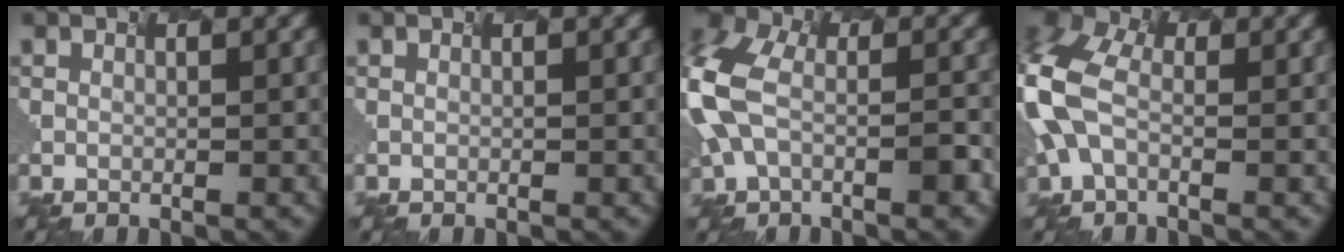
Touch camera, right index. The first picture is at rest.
{"total": 0.0}
{"total": 6.9, "force": [-2.2, 3.6, 5.4], "torque": [-0.161, 0.002, -0.032]}
{"total": 6.3, "force": [-1.4, 3.7, 5.0], "torque": [-0.172, 0.009, -0.023]}